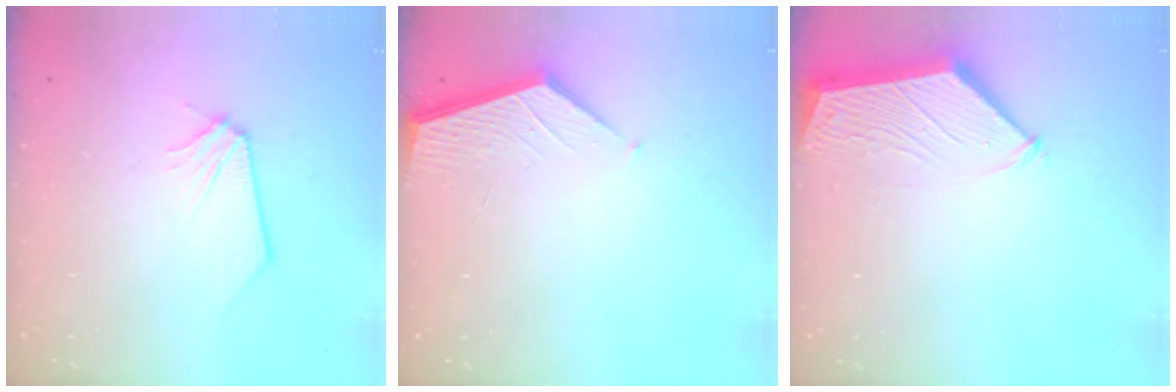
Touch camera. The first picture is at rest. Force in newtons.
{"total": 2.1, "press": 2.1, "slide": 0.2}
{"total": 3.6, "press": 3.5, "slide": 0.5}